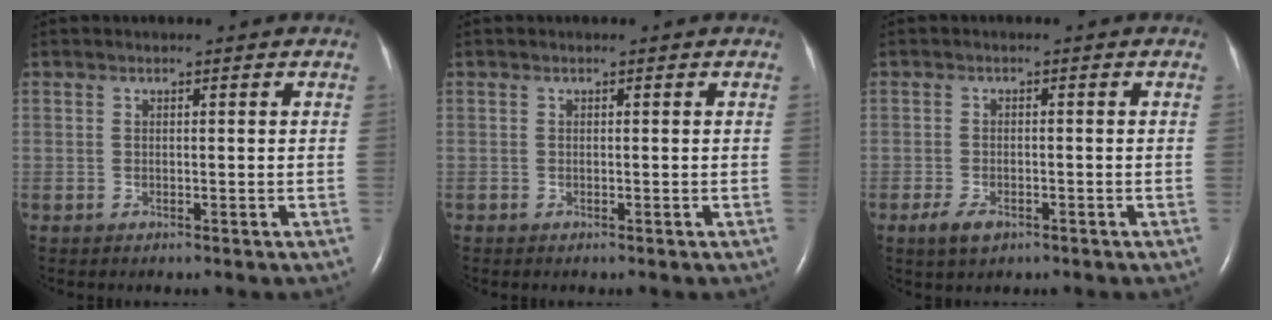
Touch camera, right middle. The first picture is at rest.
{"total": 0.0}
{"total": 3.1, "force": [-1.8, 1.5, 2.1], "torque": [-0.049, -0.004, -0.028]}